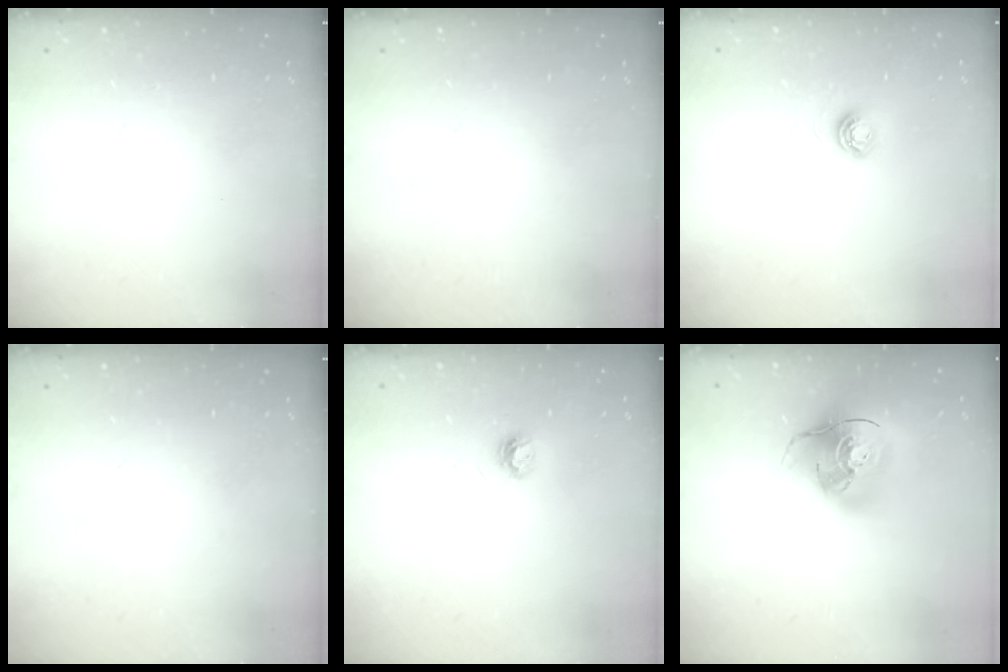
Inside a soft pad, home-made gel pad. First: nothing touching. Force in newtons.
{"total": 0.0}
{"total": 5.0, "press": 4.9, "slide": 0.6}
{"total": 0.0}
{"total": 3.9, "press": 3.9, "slide": 0.5}
{"total": 17.7, "press": 17.5, "slide": 2.5}